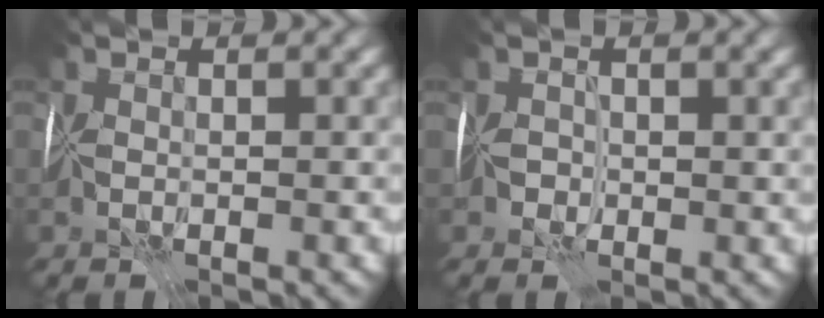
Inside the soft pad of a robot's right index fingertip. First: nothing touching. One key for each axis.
{"total": 0.8, "fx": 0.0, "fy": -0.2, "fz": -0.8, "tx": 0.023, "ty": 0.001, "tz": -0.002}